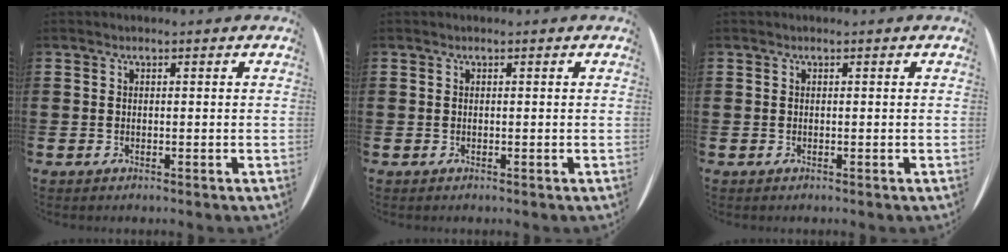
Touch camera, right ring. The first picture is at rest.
{"total": 0.0}
{"total": 0.0}